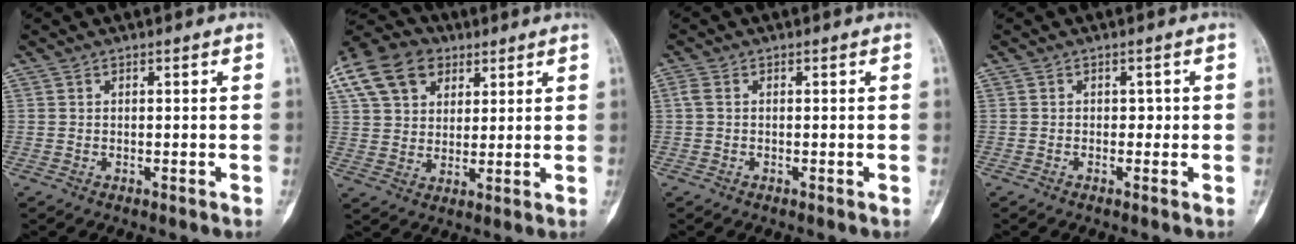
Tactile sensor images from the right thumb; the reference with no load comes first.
{"total": 22.4, "force": [10.7, 16.4, 10.9], "torque": [-0.249, 0.048, 0.203]}
{"total": 1.3, "force": [0.2, 0.8, 1.0], "torque": [-0.029, 0.004, 0.004]}
{"total": 1.1, "force": [-0.1, 0.8, 0.7], "torque": [0.003, 0.004, -0.005]}